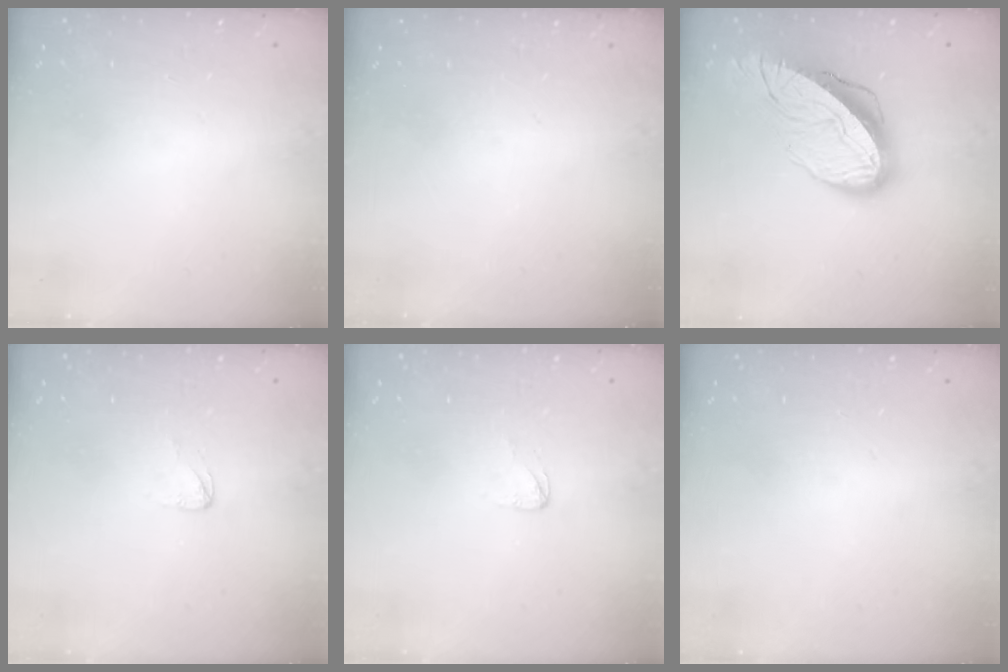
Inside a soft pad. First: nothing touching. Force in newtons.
{"total": 0.0}
{"total": 15.2, "press": 15.1, "slide": 1.7}
{"total": 2.4, "press": 2.4, "slide": 0.2}
{"total": 2.4, "press": 2.4, "slide": 0.2}
{"total": 0.0}